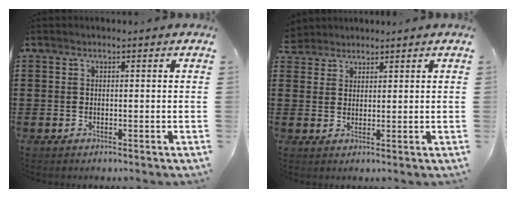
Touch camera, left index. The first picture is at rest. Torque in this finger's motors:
{"motor_torque": [0.01, 0.00, 0.00, -0.01]}